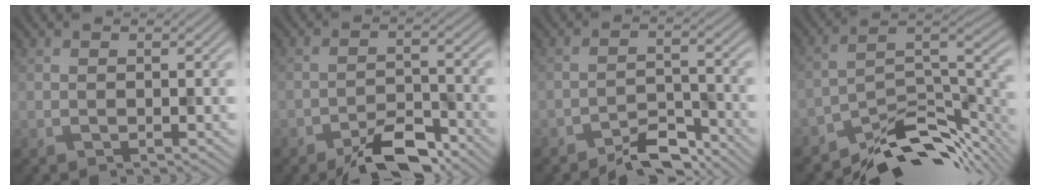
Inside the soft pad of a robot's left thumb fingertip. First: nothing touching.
{"total": 6.2, "force": [-4.7, 2.0, 3.6], "torque": [-0.054, 0.004, -0.087]}
{"total": 5.1, "force": [-4.4, 1.5, 2.2], "torque": [-0.031, 0.005, -0.082]}
{"total": 11.1, "force": [-8.5, 4.2, 5.8], "torque": [-0.086, -0.005, -0.146]}